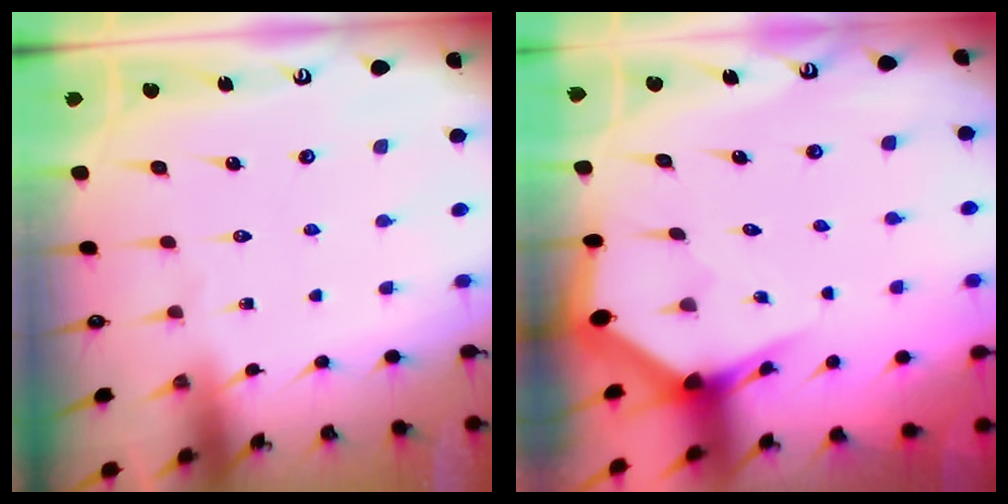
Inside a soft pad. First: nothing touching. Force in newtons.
{"total": 3.0, "press": 2.9, "slide": 0.5}